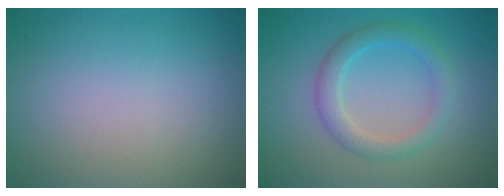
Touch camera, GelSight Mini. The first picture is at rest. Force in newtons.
{"total": 3.0, "press": 3.0, "slide": 0.1}